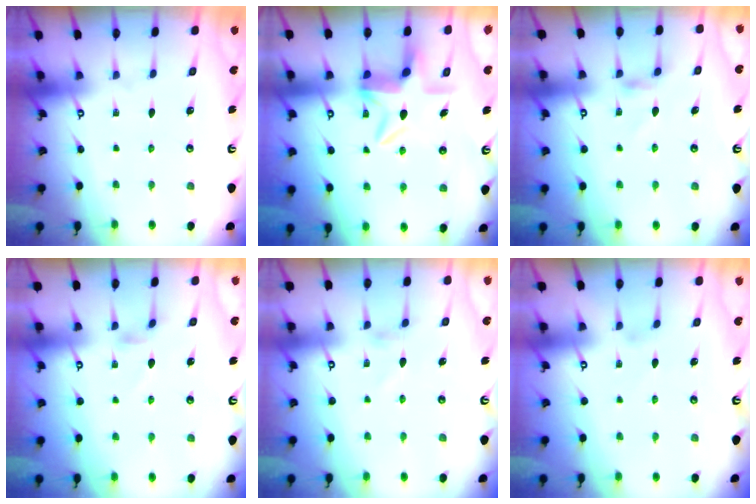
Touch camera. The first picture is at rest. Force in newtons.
{"total": 7.2, "press": 7.1, "slide": 1.3}
{"total": 4.2, "press": 4.2, "slide": 0.4}
{"total": 2.4, "press": 2.3, "slide": 0.4}
{"total": 2.3, "press": 2.3, "slide": 0.3}
{"total": 0.0}